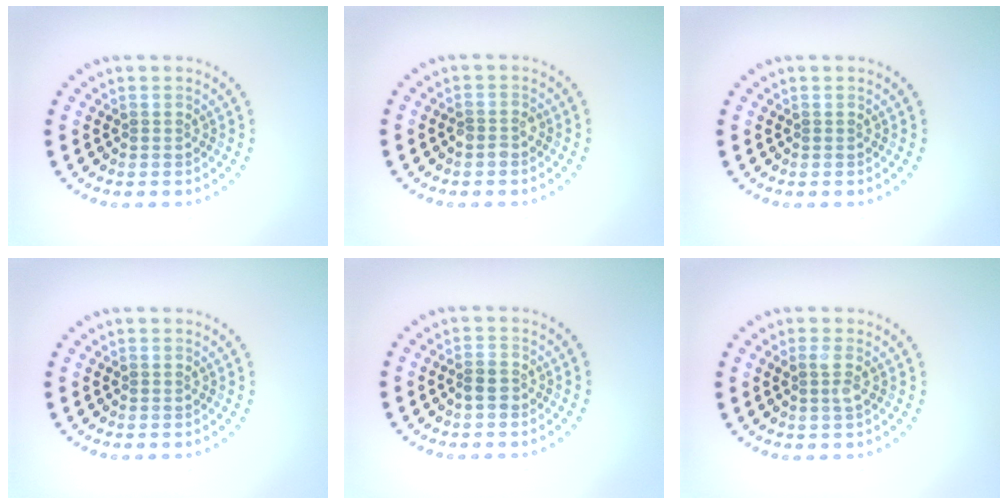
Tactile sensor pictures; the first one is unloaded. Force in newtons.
{"total": 1.1, "press": 1.1, "slide": 0.4}
{"total": 0.0}
{"total": 0.0}
{"total": 1.6, "press": 1.4, "slide": 0.7}
{"total": 1.2, "press": 1.1, "slide": 0.5}